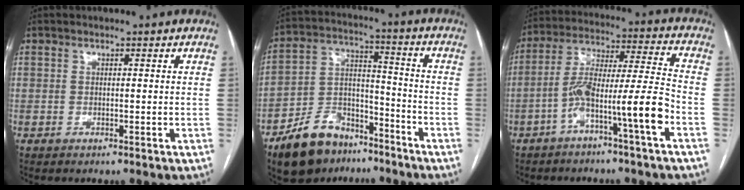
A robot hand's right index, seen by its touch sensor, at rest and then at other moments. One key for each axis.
{"total": 13.1, "fx": -9.5, "fy": 7.0, "fz": 5.7, "tx": -0.113, "ty": 0.020, "tz": -0.164}
{"total": 11.9, "fx": -5.5, "fy": -0.2, "fz": 10.6, "tx": -0.192, "ty": 0.025, "tz": -0.096}